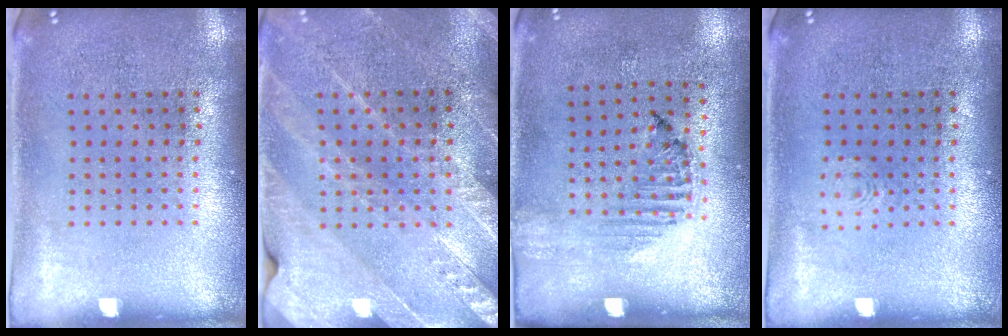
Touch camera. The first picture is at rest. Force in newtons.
{"total": 2.6, "press": 2.5, "slide": 0.7}
{"total": 1.2, "press": 1.2, "slide": 0.4}
{"total": 0.8, "press": 0.8, "slide": 0.1}